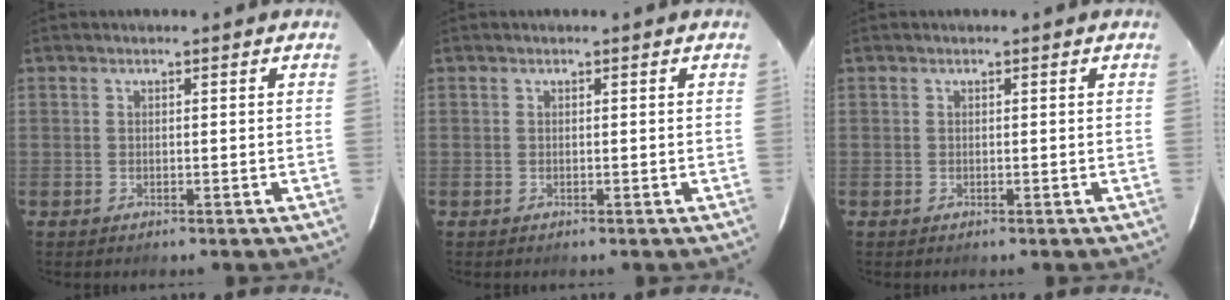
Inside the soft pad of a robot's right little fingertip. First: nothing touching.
{"total": 0.0}
{"total": 0.0}